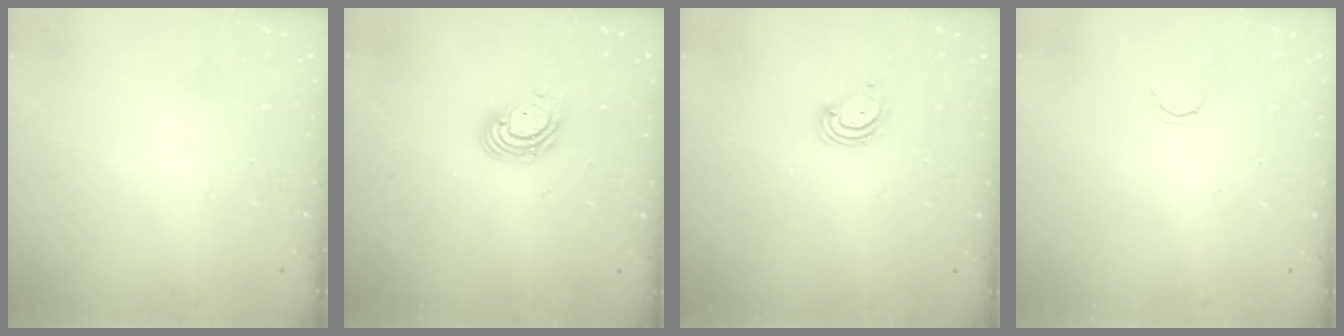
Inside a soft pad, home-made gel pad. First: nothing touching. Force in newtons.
{"total": 8.0, "press": 7.8, "slide": 1.5}
{"total": 3.8, "press": 3.8, "slide": 0.2}
{"total": 2.1, "press": 2.1, "slide": 0.4}